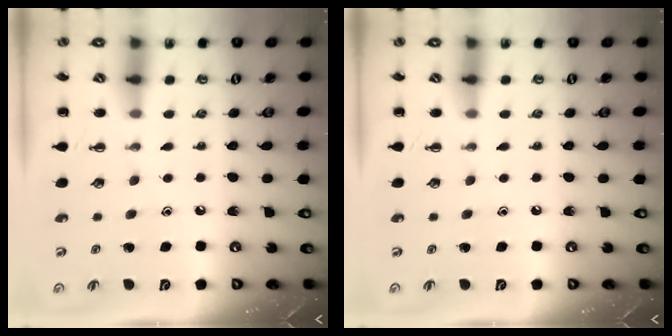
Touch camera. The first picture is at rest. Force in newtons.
{"total": 0.0}